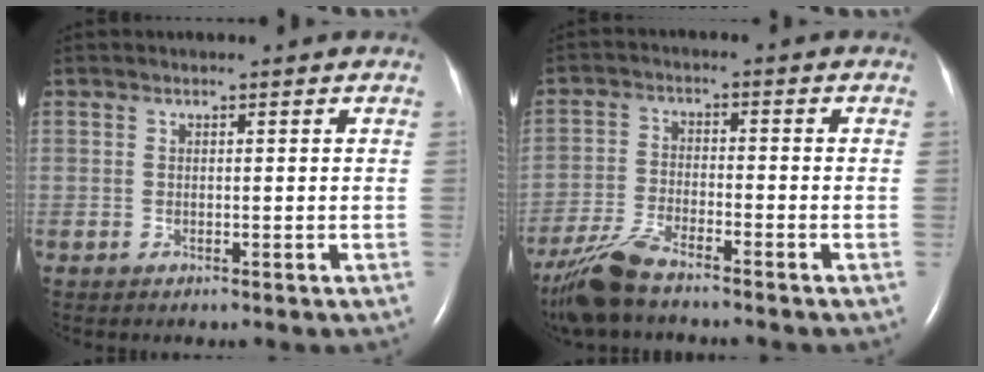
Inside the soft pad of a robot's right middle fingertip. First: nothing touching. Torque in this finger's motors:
{"motor_torque": [0.25, -0.27, 0.10, 0.03]}